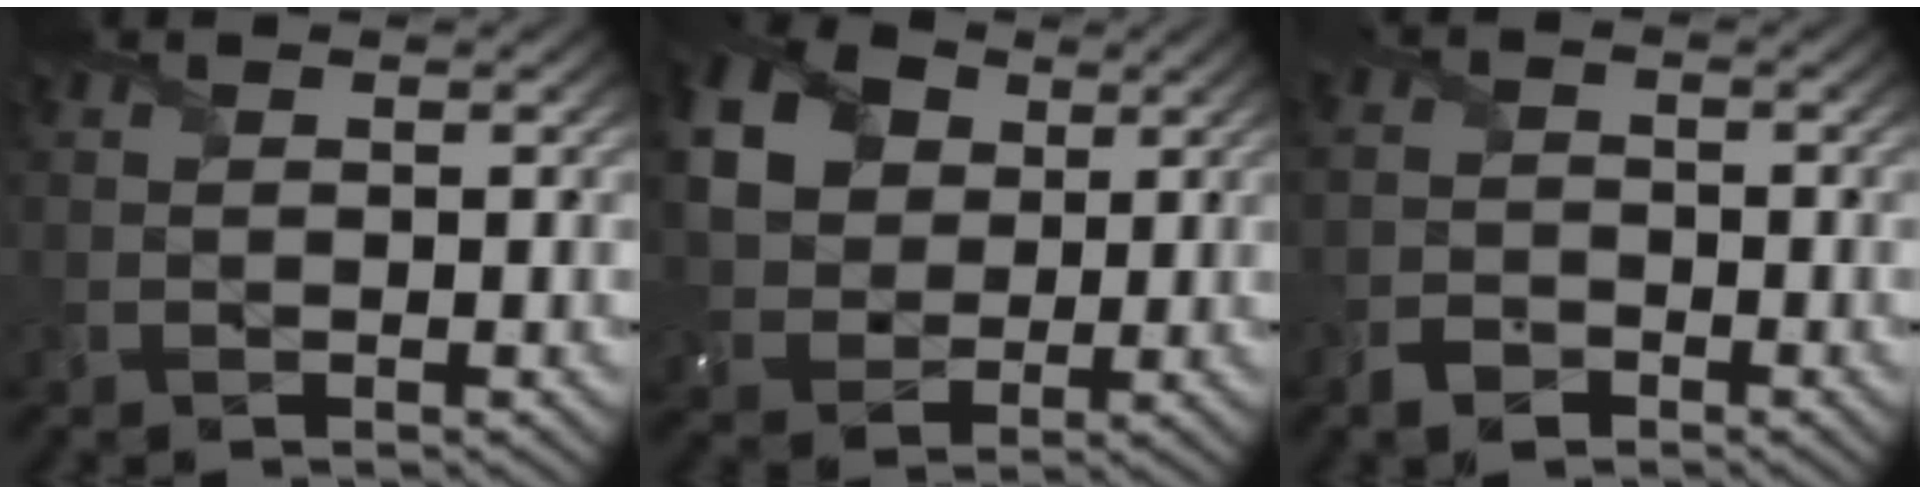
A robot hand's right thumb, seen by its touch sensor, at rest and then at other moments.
{"total": 12.2, "force": [4.5, 9.2, 6.5], "torque": [-0.192, 0.038, 0.087]}
{"total": 2.4, "force": [-1.9, 1.3, 0.7], "torque": [-0.019, 0.000, -0.045]}